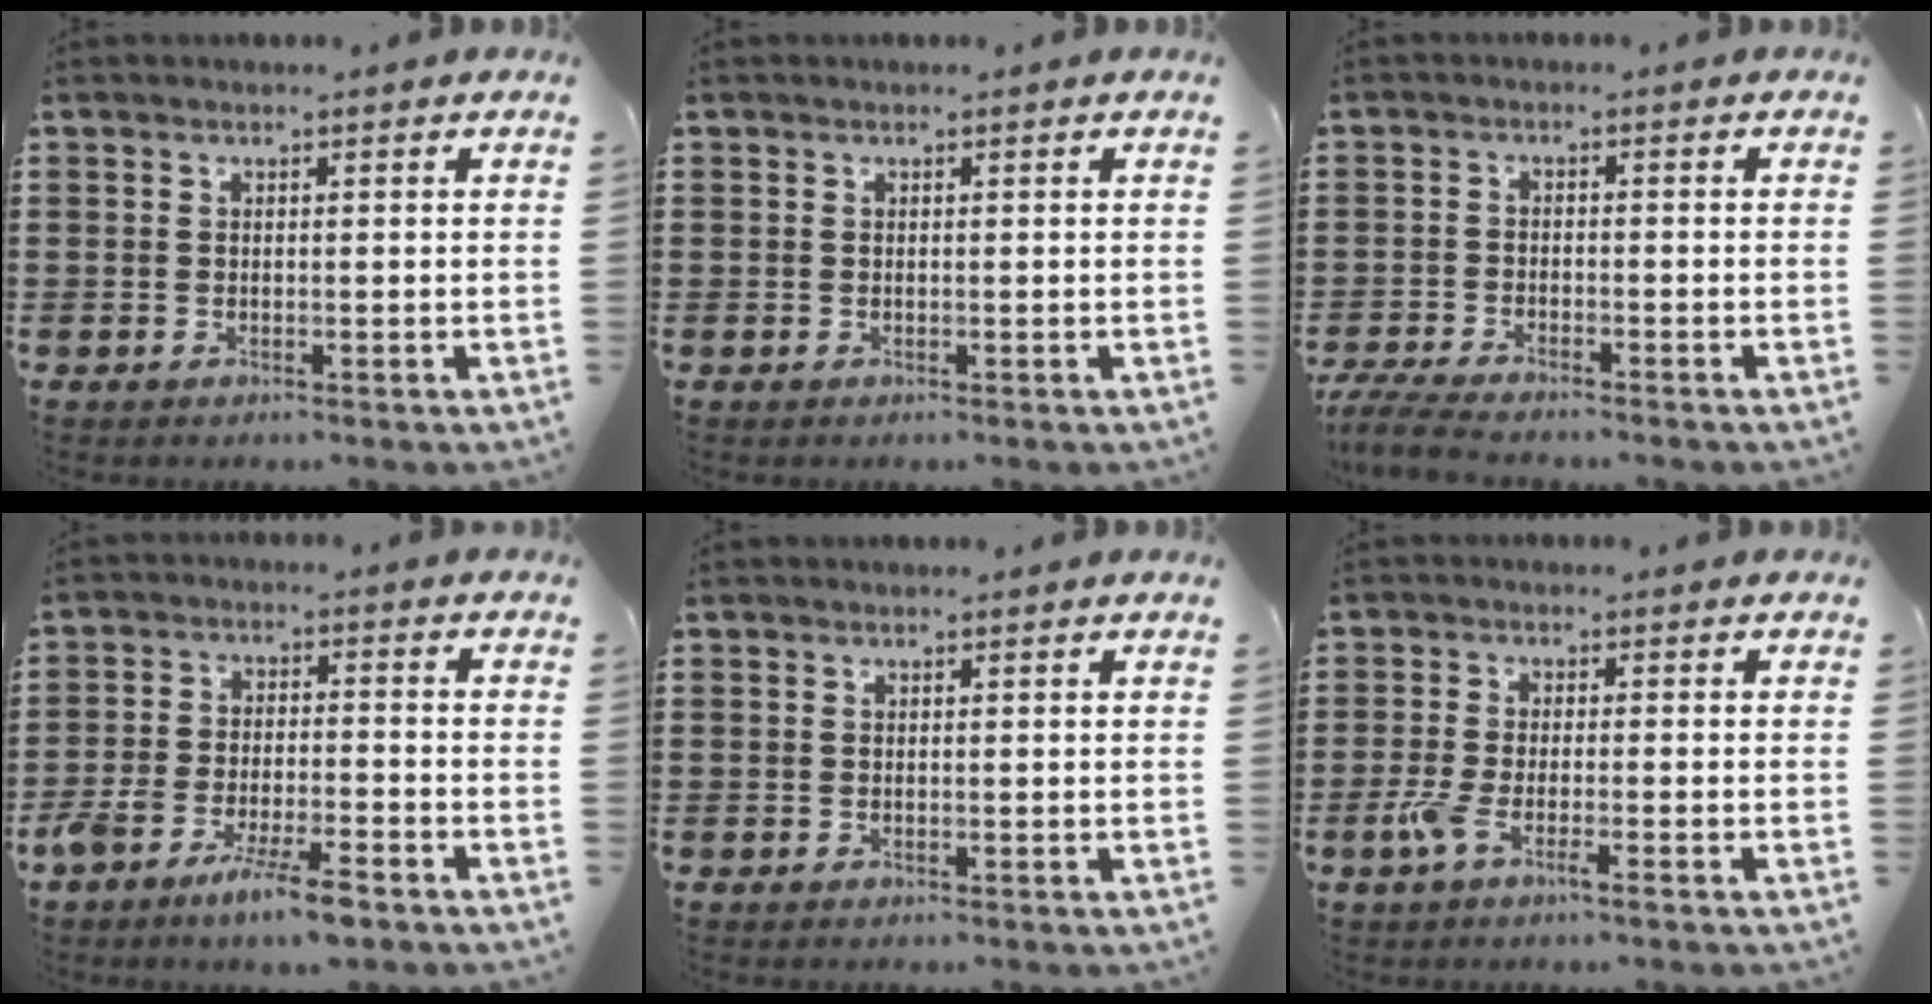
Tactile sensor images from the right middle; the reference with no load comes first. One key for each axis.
{"total": 0.0}
{"total": 4.5, "fx": -4.2, "fy": 0.3, "fz": 1.5, "tx": -0.044, "ty": -0.012, "tz": -0.086}
{"total": 7.2, "fx": -5.3, "fy": 1.3, "fz": 4.6, "tx": -0.096, "ty": -0.005, "tz": -0.098}
{"total": 0.0}
{"total": 2.9, "fx": -1.5, "fy": 0.5, "fz": 2.4, "tx": -0.062, "ty": -0.007, "tz": -0.033}